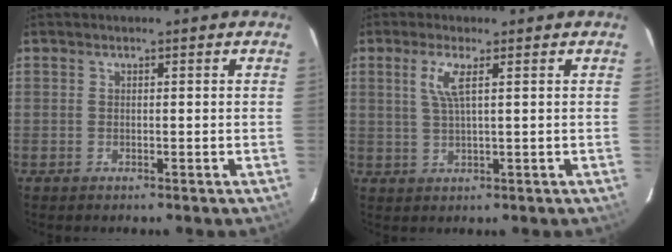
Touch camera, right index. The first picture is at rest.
{"total": 3.8, "force": [1.5, 0.2, 3.5], "torque": [-0.075, 0.000, 0.031]}